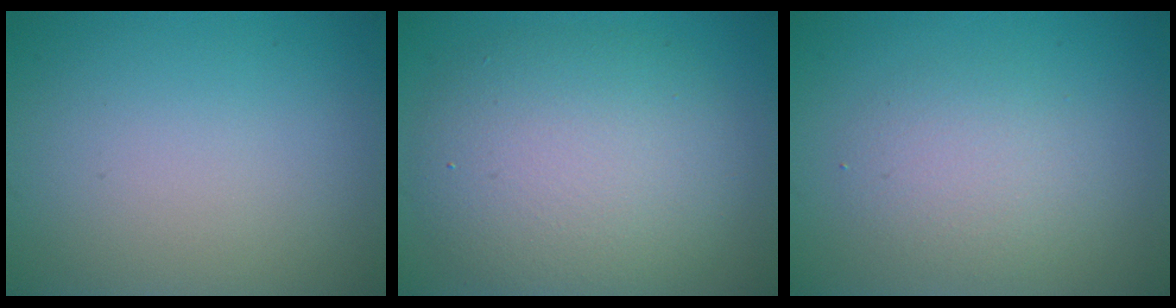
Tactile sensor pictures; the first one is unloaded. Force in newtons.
{"total": 7.6, "press": 7.5, "slide": 0.6}
{"total": 2.7, "press": 2.7, "slide": 0.2}